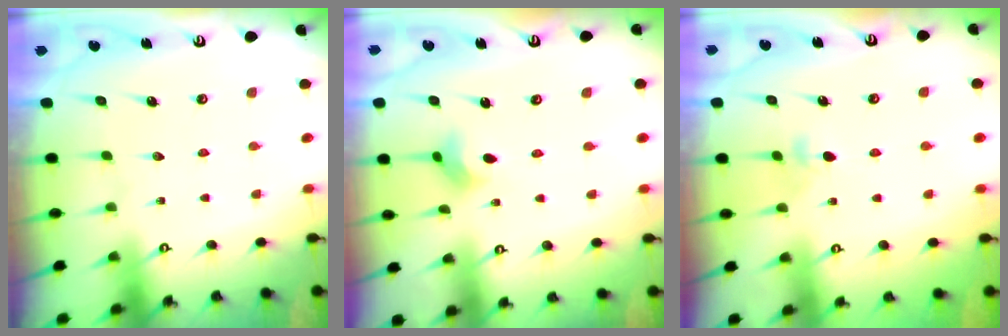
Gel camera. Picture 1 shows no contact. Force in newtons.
{"total": 2.8, "press": 2.8, "slide": 0.1}
{"total": 2.5, "press": 2.4, "slide": 0.6}